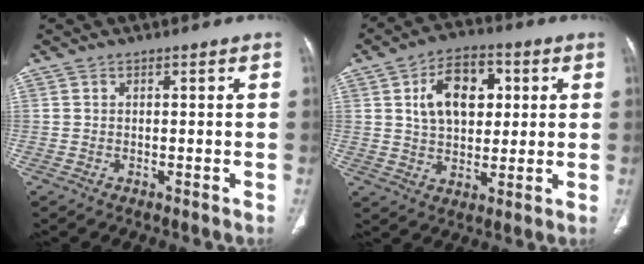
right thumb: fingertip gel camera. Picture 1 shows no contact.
{"total": 12.7, "force": [3.3, 8.2, 9.1], "torque": [-0.115, 0.002, 0.053]}